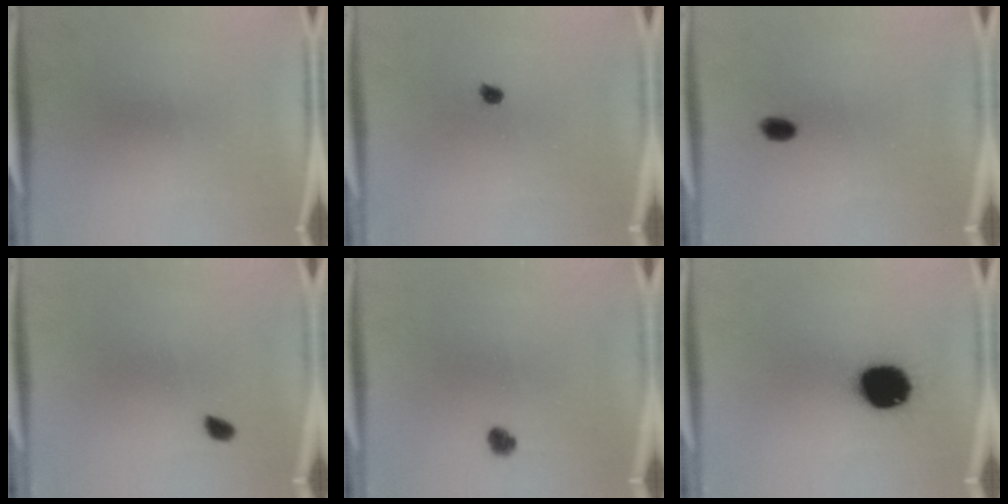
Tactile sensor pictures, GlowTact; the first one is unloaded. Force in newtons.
{"total": 1.4}
{"total": 2.4}
{"total": 1.7}
{"total": 2.2}
{"total": 16.7}